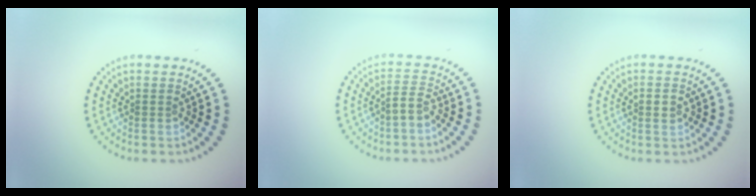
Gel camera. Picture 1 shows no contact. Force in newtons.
{"total": 1.6, "press": 1.3, "slide": 0.9}
{"total": 1.0, "press": 0.9, "slide": 0.2}